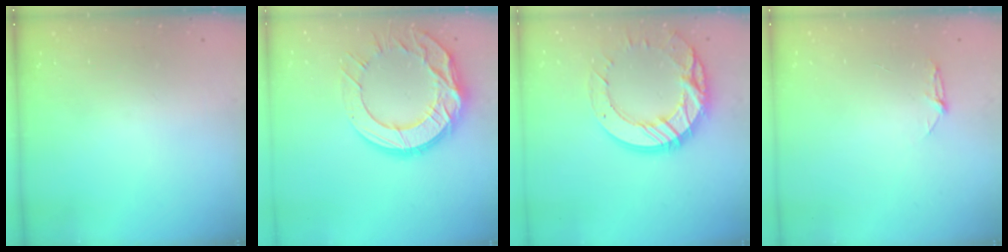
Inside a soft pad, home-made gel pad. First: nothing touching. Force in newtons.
{"total": 17.2, "press": 17.1, "slide": 1.4}
{"total": 18.4, "press": 18.3, "slide": 1.9}
{"total": 3.9, "press": 3.9, "slide": 0.5}